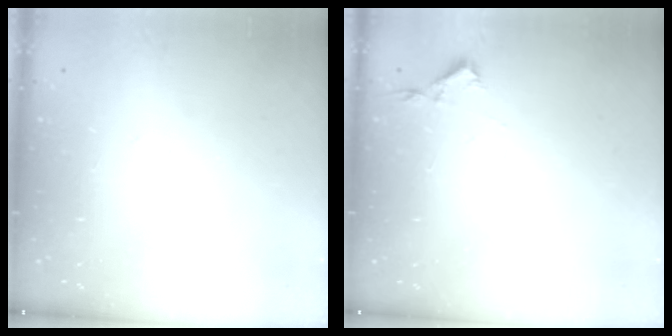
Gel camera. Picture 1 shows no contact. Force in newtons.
{"total": 2.9, "press": 2.9, "slide": 0.5}